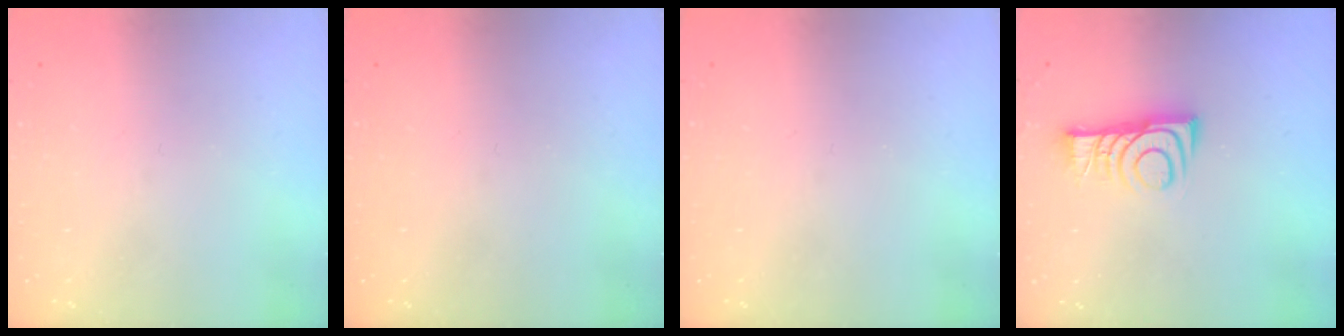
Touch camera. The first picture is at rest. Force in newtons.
{"total": 0.0}
{"total": 0.0}
{"total": 9.1, "press": 9.1, "slide": 0.4}